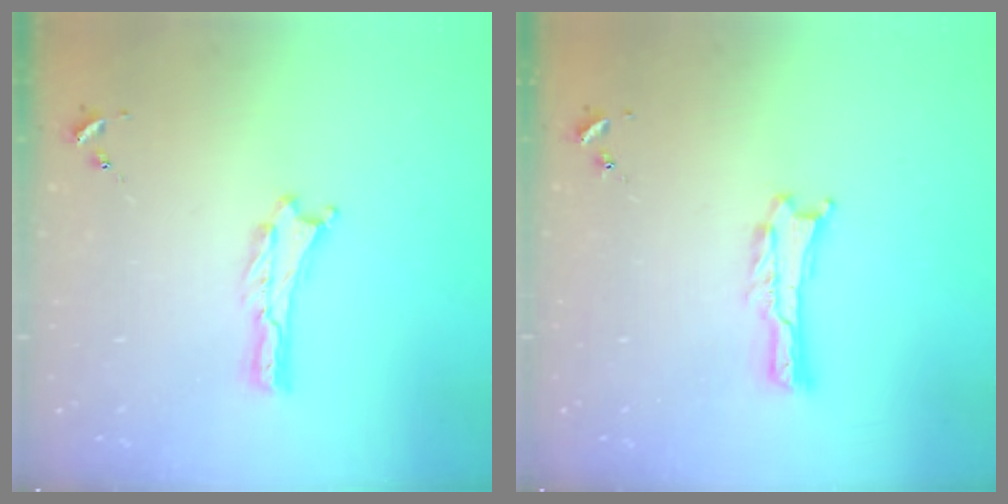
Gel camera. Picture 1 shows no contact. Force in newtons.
{"total": 0.0}